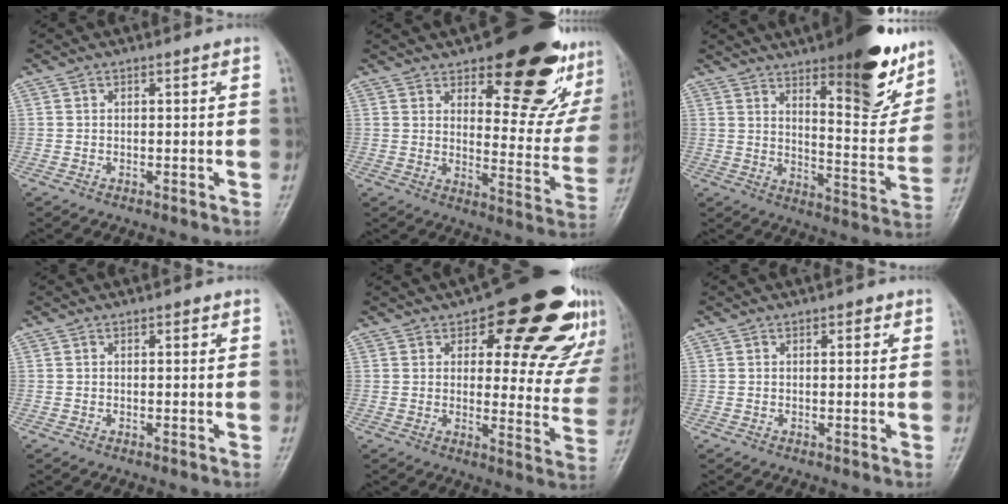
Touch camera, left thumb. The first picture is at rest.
{"total": 21.4, "force": [13.6, 8.5, 14.1], "torque": [-0.138, -0.090, 0.178]}
{"total": 21.6, "force": [13.8, 6.6, 15.2], "torque": [-0.165, -0.072, 0.199]}
{"total": 0.9, "force": [0.5, 0.5, 0.6], "torque": [-0.001, 0.000, 0.004]}
{"total": 21.4, "force": [12.4, 9.3, 14.8], "torque": [-0.130, -0.051, 0.150]}
{"total": 1.4, "force": [0.7, 0.8, 0.9], "torque": [-0.002, 0.000, 0.006]}